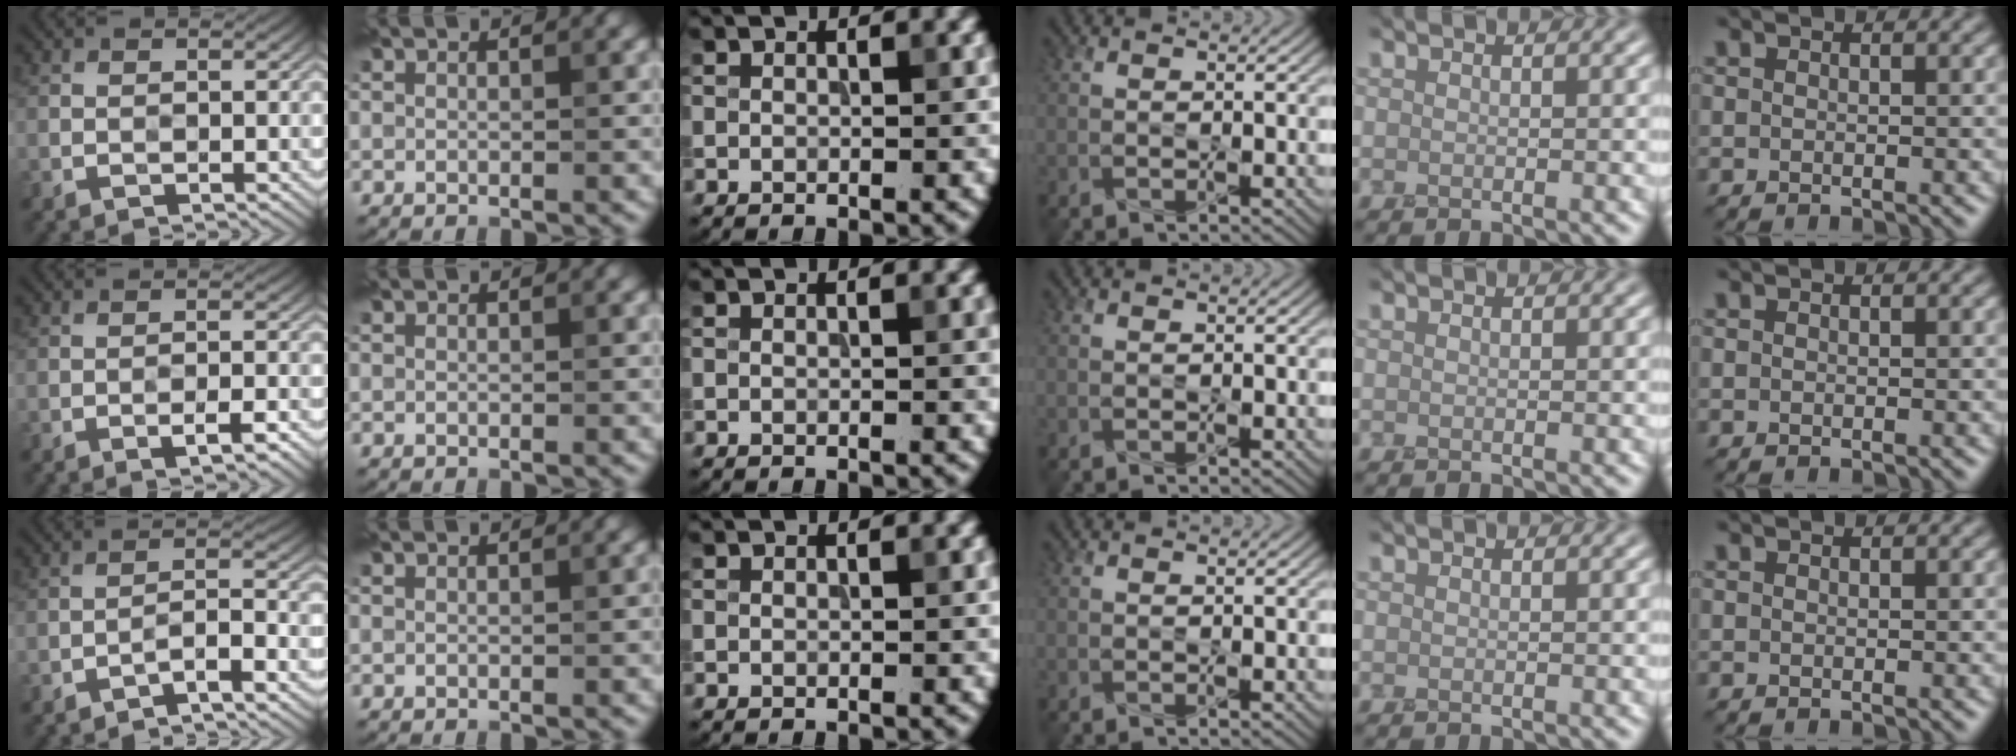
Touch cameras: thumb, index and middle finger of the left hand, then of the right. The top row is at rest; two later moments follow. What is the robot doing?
{"motion": "squeeze", "object": "air blower"}